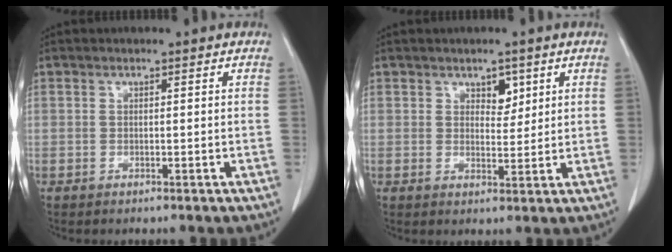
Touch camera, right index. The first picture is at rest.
{"total": 2.9, "force": [1.6, 1.7, 1.7], "torque": [-0.020, -0.001, 0.026]}